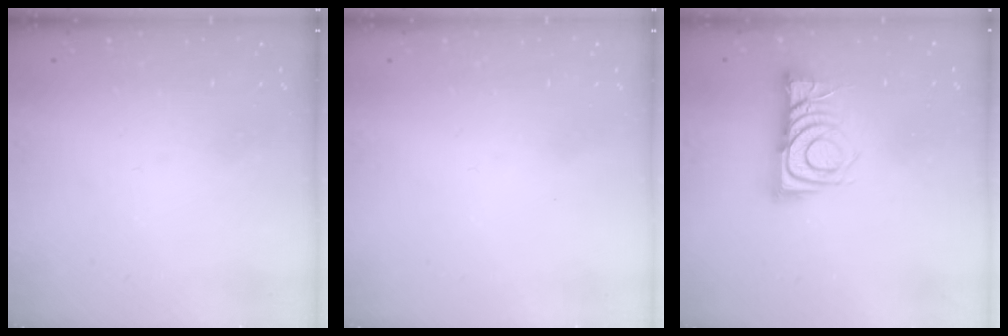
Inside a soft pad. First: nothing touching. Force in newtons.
{"total": 1.7, "press": 1.6, "slide": 0.1}
{"total": 9.9, "press": 9.9, "slide": 0.4}